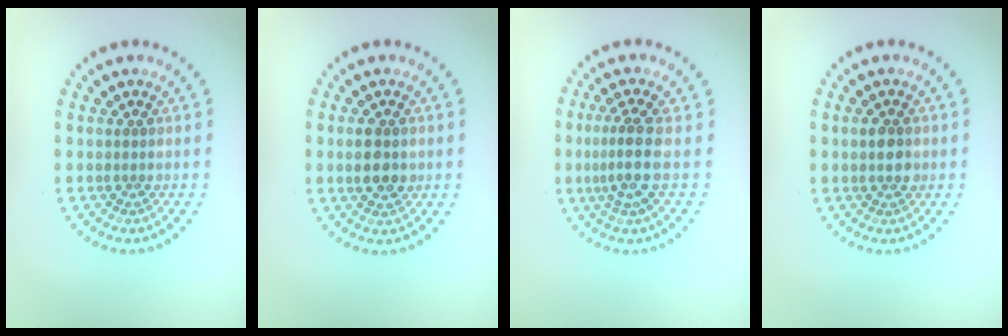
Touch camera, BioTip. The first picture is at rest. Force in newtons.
{"total": 2.5, "press": 2.5, "slide": 0.2}
{"total": 3.0, "press": 2.1, "slide": 2.1}
{"total": 1.7, "press": 1.7, "slide": 0.2}